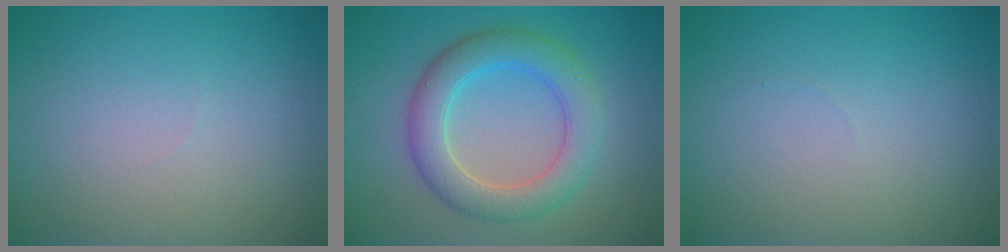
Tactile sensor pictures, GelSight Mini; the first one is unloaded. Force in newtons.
{"total": 5.3, "press": 5.3, "slide": 0.3}
{"total": 0.0}